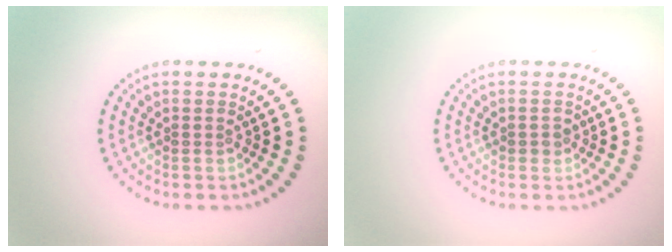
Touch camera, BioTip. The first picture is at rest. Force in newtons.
{"total": 0.9, "press": 0.9, "slide": 0.2}